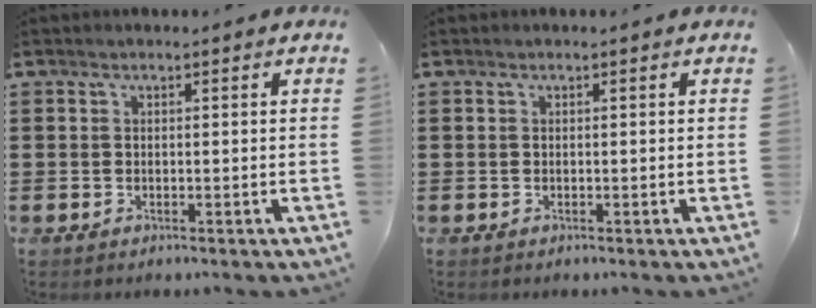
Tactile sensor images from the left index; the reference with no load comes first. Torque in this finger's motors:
{"motor_torque": [-0.02, 0.04, 0.00, 0.00]}